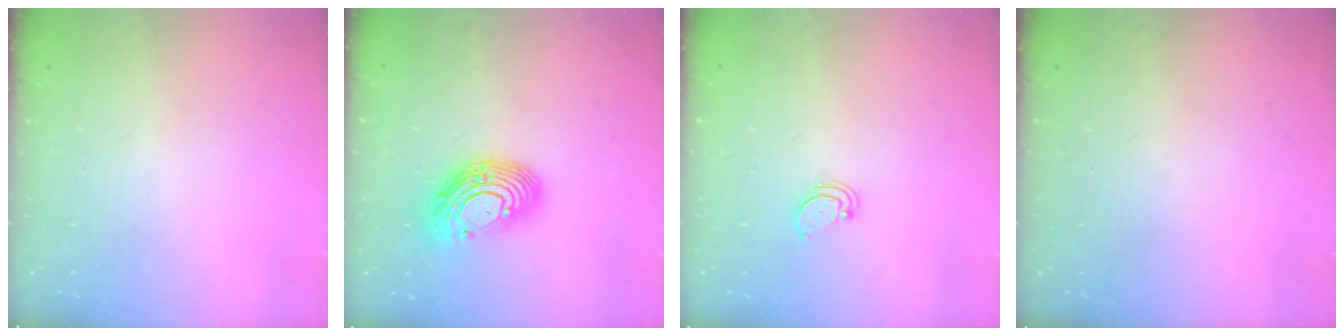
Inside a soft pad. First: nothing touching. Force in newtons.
{"total": 13.2, "press": 13.2, "slide": 0.8}
{"total": 2.4, "press": 2.3, "slide": 0.5}
{"total": 0.0}